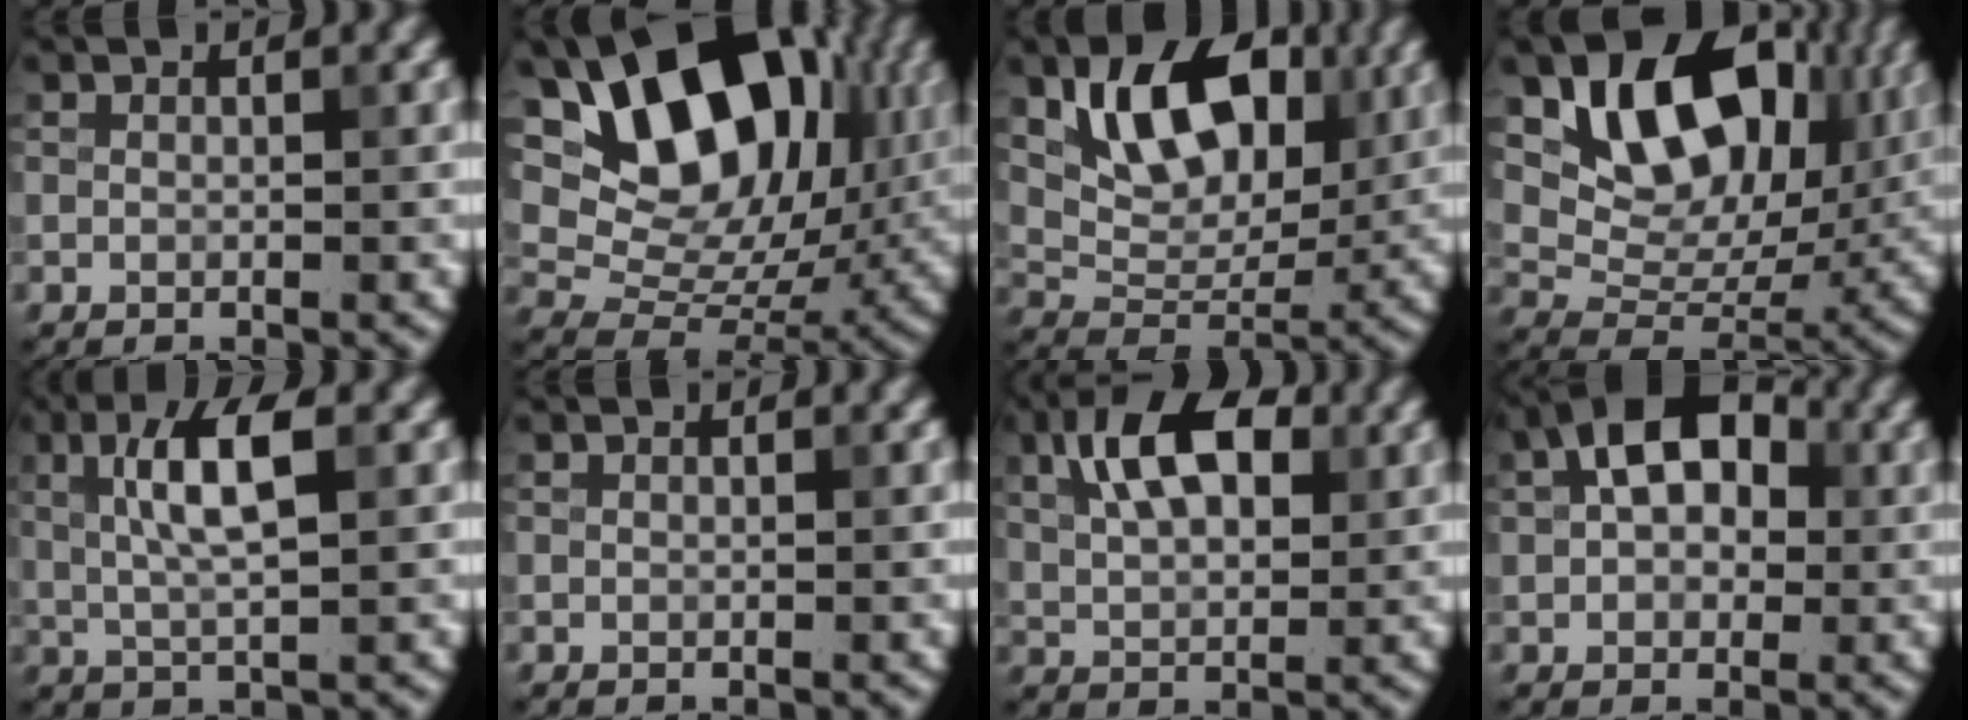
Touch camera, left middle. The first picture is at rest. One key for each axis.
{"total": 15.2, "fx": 6.3, "fy": 9.6, "fz": 10.0, "tx": -0.163, "ty": 0.017, "tz": 0.112}
{"total": 8.5, "fx": 3.0, "fy": 5.3, "fz": 6.0, "tx": -0.100, "ty": -0.008, "tz": 0.048}
{"total": 12.2, "fx": 4.8, "fy": 7.8, "fz": 8.0, "tx": -0.129, "ty": -0.004, "tz": 0.087}
{"total": 5.2, "fx": 1.3, "fy": 1.3, "fz": 4.8, "tx": -0.092, "ty": 0.007, "tz": 0.023}
{"total": 0.0}
{"total": 7.4, "fx": 2.8, "fy": 4.0, "fz": 5.6, "tx": -0.108, "ty": 0.016, "tz": 0.040}
{"total": 7.6, "fx": 2.2, "fy": 4.9, "fz": 5.4, "tx": -0.090, "ty": 0.029, "tz": 0.014}